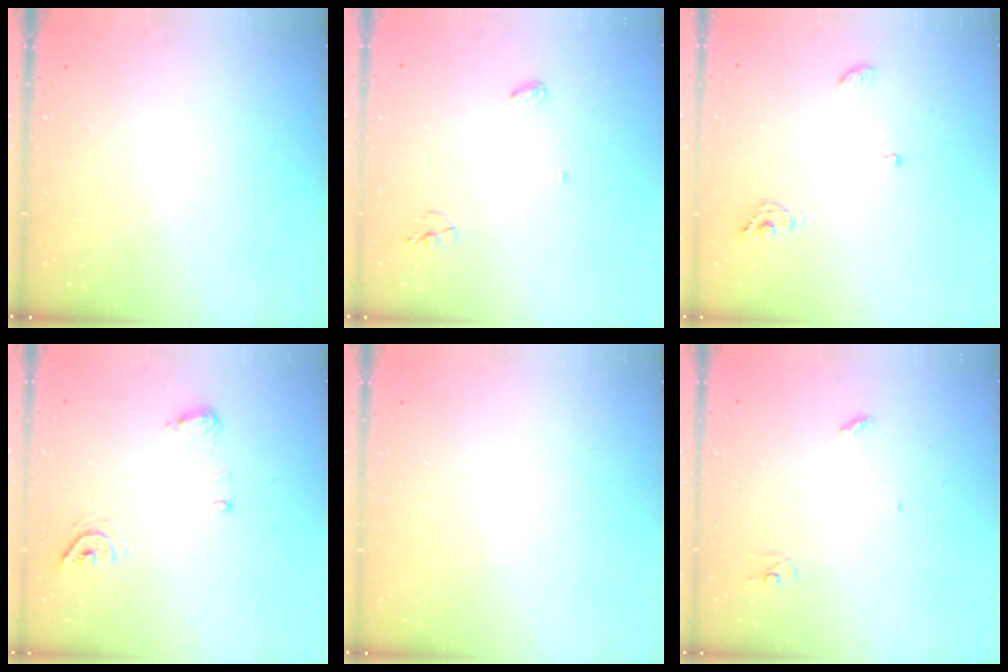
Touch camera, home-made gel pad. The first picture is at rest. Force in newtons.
{"total": 4.0, "press": 3.9, "slide": 0.3}
{"total": 6.8, "press": 6.8, "slide": 0.5}
{"total": 7.9, "press": 7.8, "slide": 1.3}
{"total": 0.0}
{"total": 3.0, "press": 2.9, "slide": 0.2}